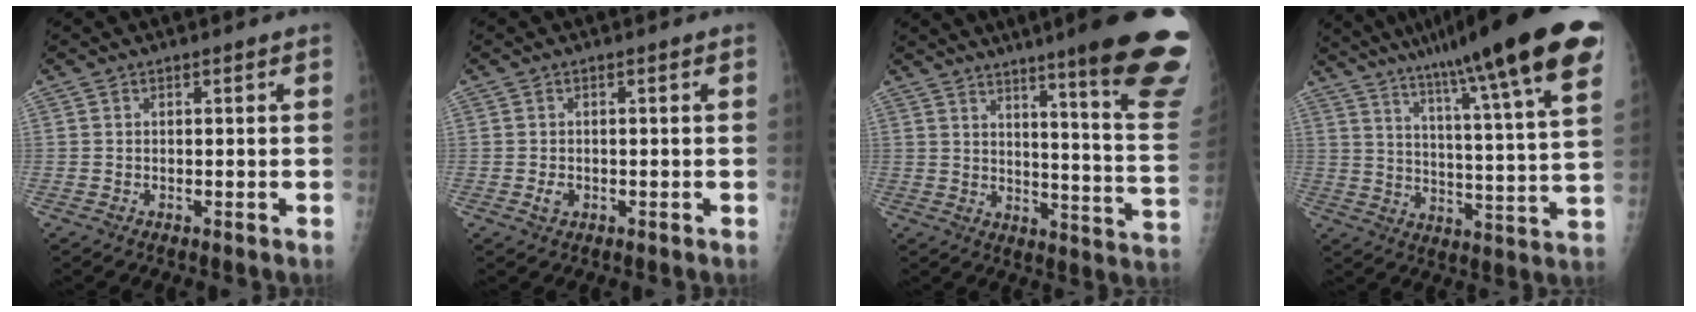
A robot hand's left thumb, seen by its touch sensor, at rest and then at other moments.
{"total": 1.7, "force": [-0.5, 1.3, 1.0], "torque": [-0.016, 0.002, -0.007]}
{"total": 24.3, "force": [16.3, 1.9, 17.9], "torque": [-0.195, -0.100, 0.211]}
{"total": 27.5, "force": [18.9, 2.1, 19.9], "torque": [-0.297, -0.065, 0.268]}